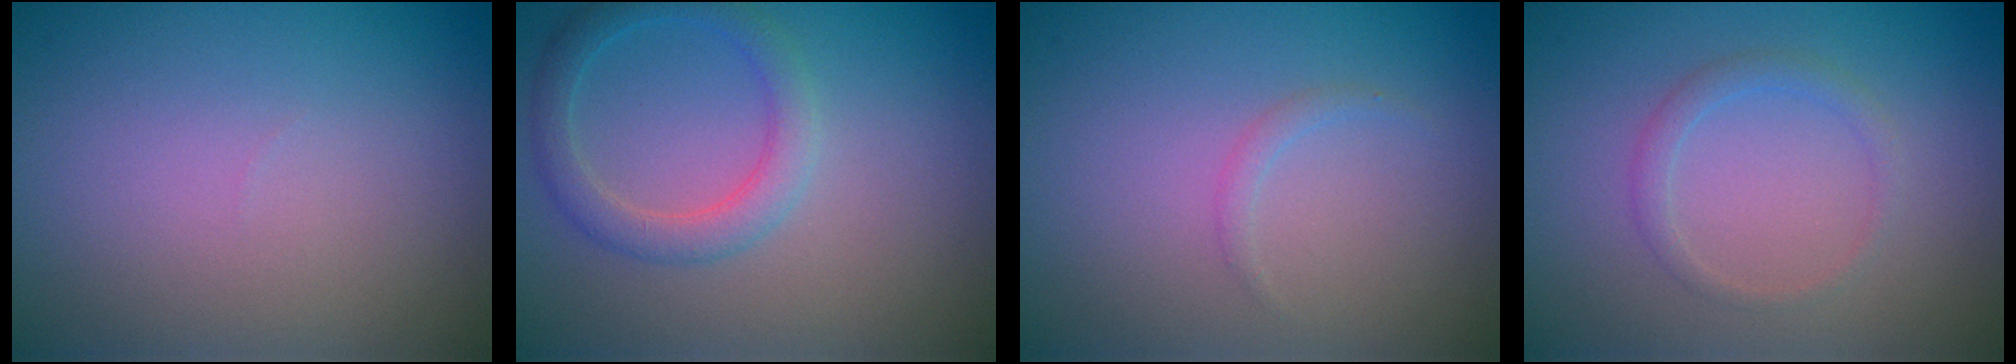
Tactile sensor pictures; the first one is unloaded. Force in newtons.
{"total": 2.8, "press": 2.8, "slide": 0.1}
{"total": 0.7, "press": 0.7, "slide": 0.1}
{"total": 1.3, "press": 1.3, "slide": 0.1}